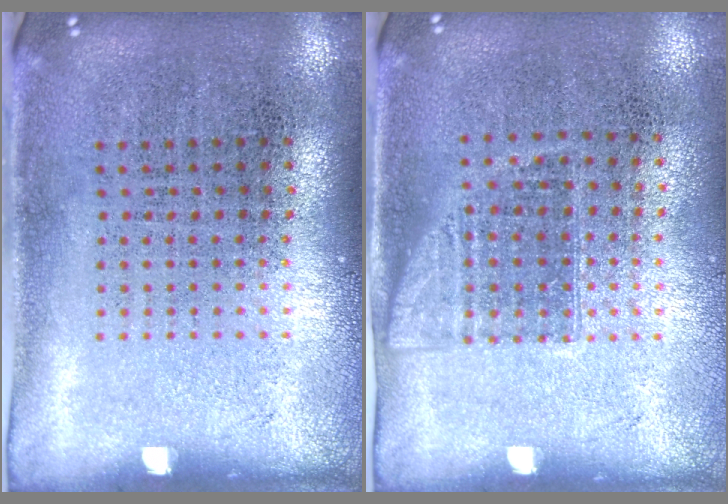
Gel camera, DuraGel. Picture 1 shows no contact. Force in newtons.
{"total": 0.9, "press": 0.8, "slide": 0.5}